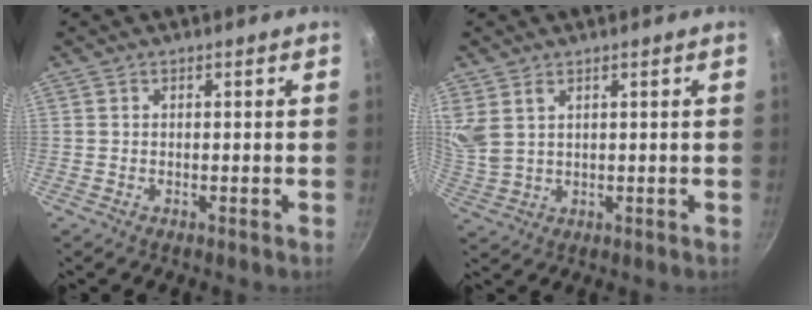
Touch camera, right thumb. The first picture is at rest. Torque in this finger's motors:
{"motor_torque": [0.21, 1.92, 0.88, 0.41, 0.09]}